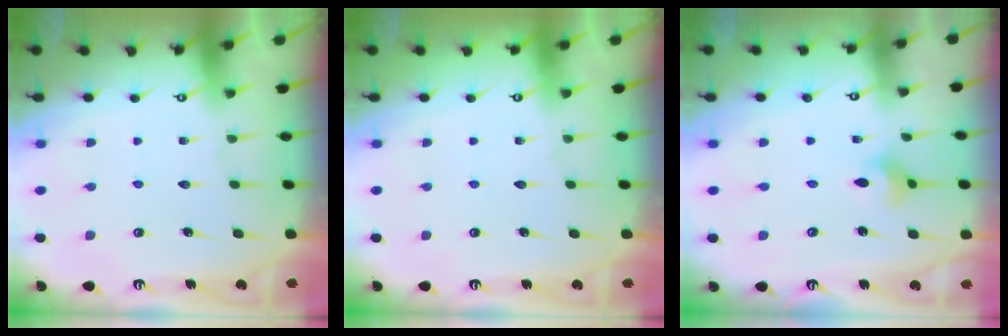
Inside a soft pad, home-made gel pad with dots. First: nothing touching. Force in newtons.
{"total": 0.0}
{"total": 3.8, "press": 3.8, "slide": 0.1}